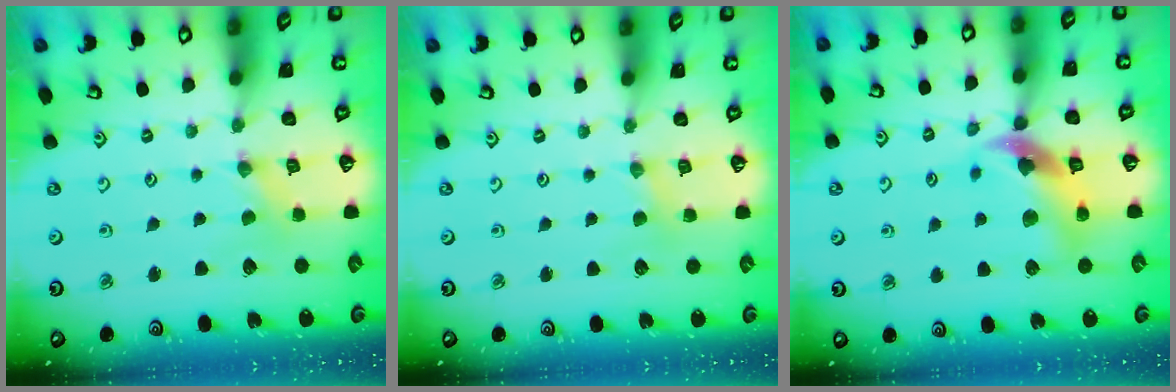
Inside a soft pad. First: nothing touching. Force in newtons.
{"total": 2.4, "press": 2.4, "slide": 0.5}
{"total": 13.0, "press": 12.9, "slide": 1.8}